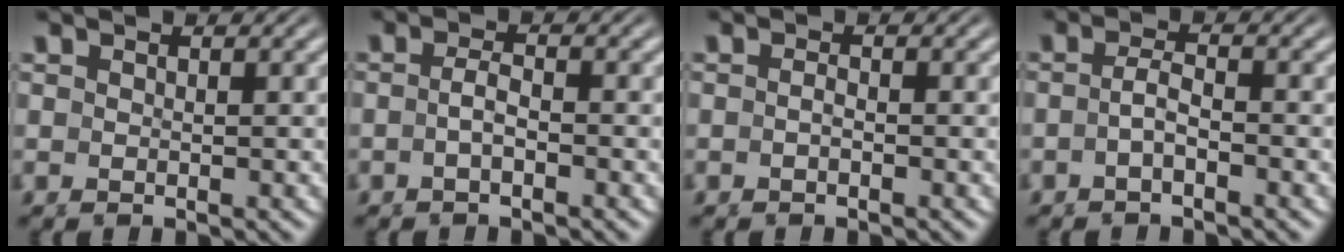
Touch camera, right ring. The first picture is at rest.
{"total": 1.5, "force": [-0.8, -0.1, 1.3], "torque": [-0.028, -0.005, -0.013]}
{"total": 1.1, "force": [-0.5, 0.4, 0.9], "torque": [-0.015, 0.004, -0.013]}
{"total": 1.7, "force": [-1.1, -0.1, 1.4], "torque": [-0.027, -0.004, -0.019]}